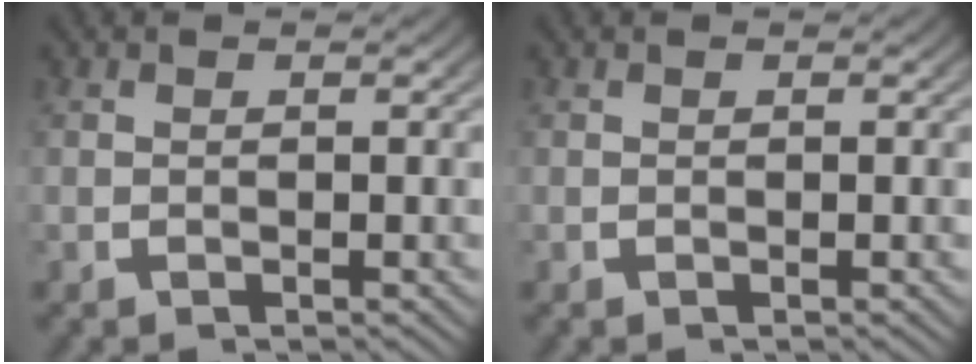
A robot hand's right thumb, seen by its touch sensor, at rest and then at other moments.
{"total": 0.0}